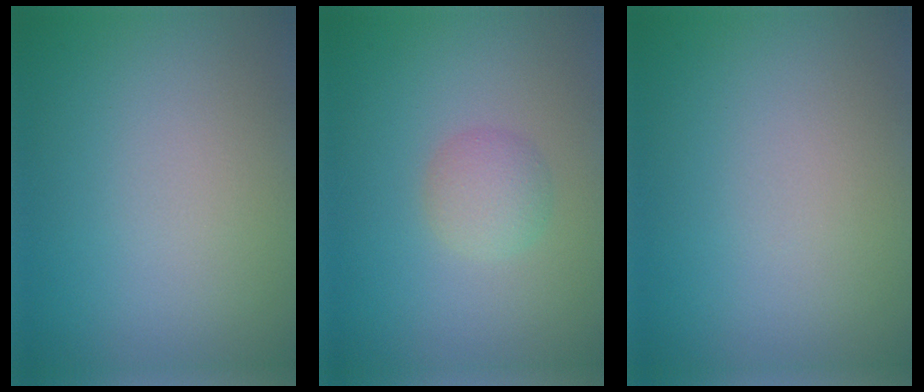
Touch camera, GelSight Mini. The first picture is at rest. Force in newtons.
{"total": 1.9, "press": 1.9, "slide": 0.0}
{"total": 0.0}